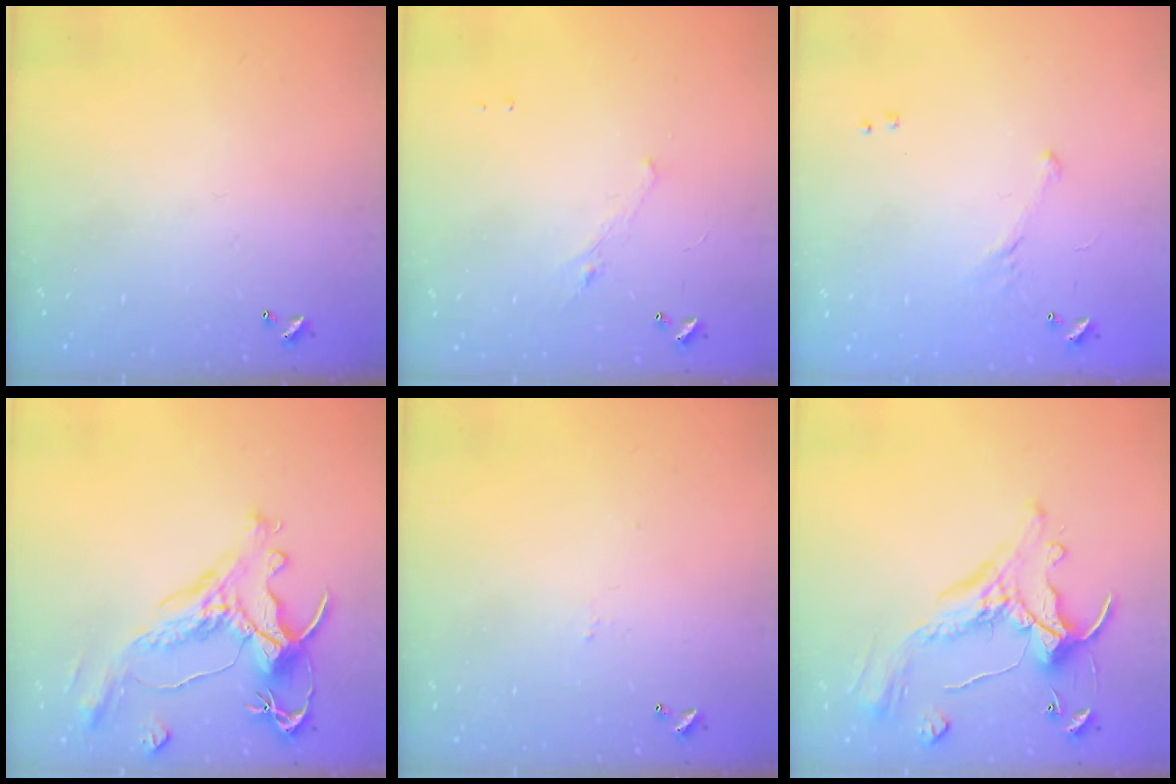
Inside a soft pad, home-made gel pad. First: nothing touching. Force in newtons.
{"total": 1.3, "press": 1.2, "slide": 0.6}
{"total": 5.4, "press": 5.3, "slide": 1.0}
{"total": 1.8, "press": 1.2, "slide": 1.3}
{"total": 1.7, "press": 1.6, "slide": 0.3}
{"total": 2.5, "press": 2.2, "slide": 1.2}